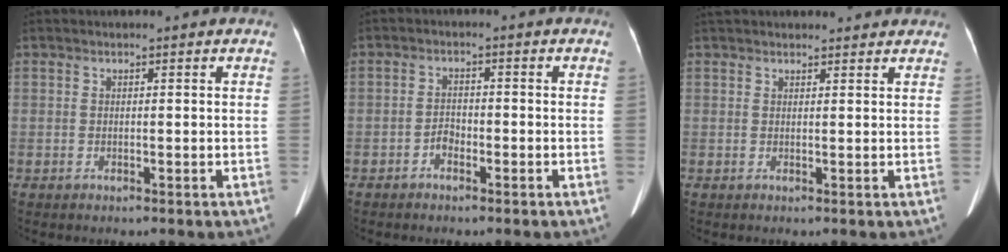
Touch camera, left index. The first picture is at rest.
{"total": 2.1, "force": [-1.5, 1.0, 1.1], "torque": [-0.019, 0.004, -0.027]}
{"total": 8.4, "force": [7.7, 2.4, 2.2], "torque": [-0.018, 0.038, 0.100]}